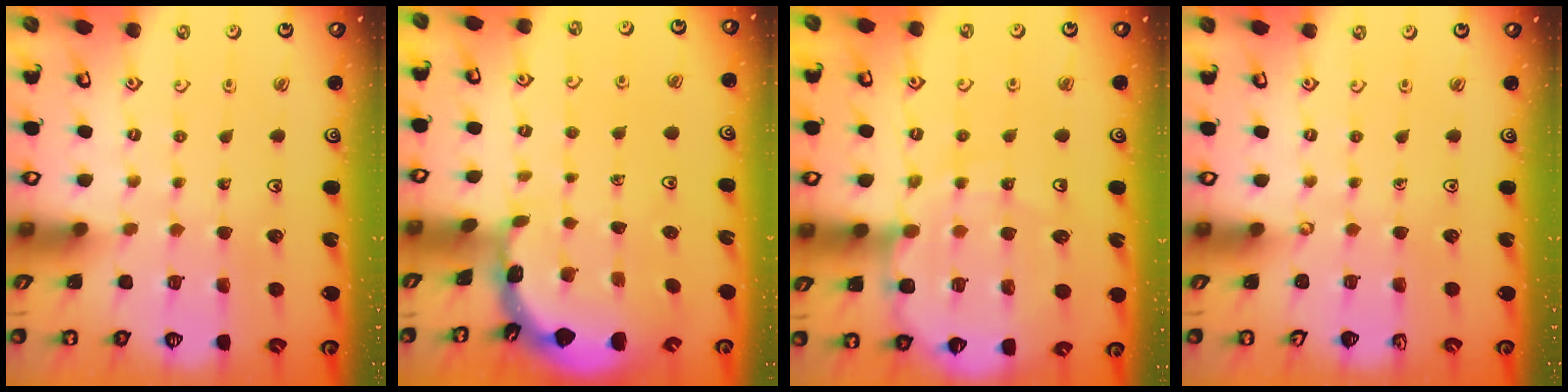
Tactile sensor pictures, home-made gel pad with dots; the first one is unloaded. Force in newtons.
{"total": 1.8, "press": 1.8, "slide": 0.2}
{"total": 10.8, "press": 10.7, "slide": 1.3}
{"total": 0.0}